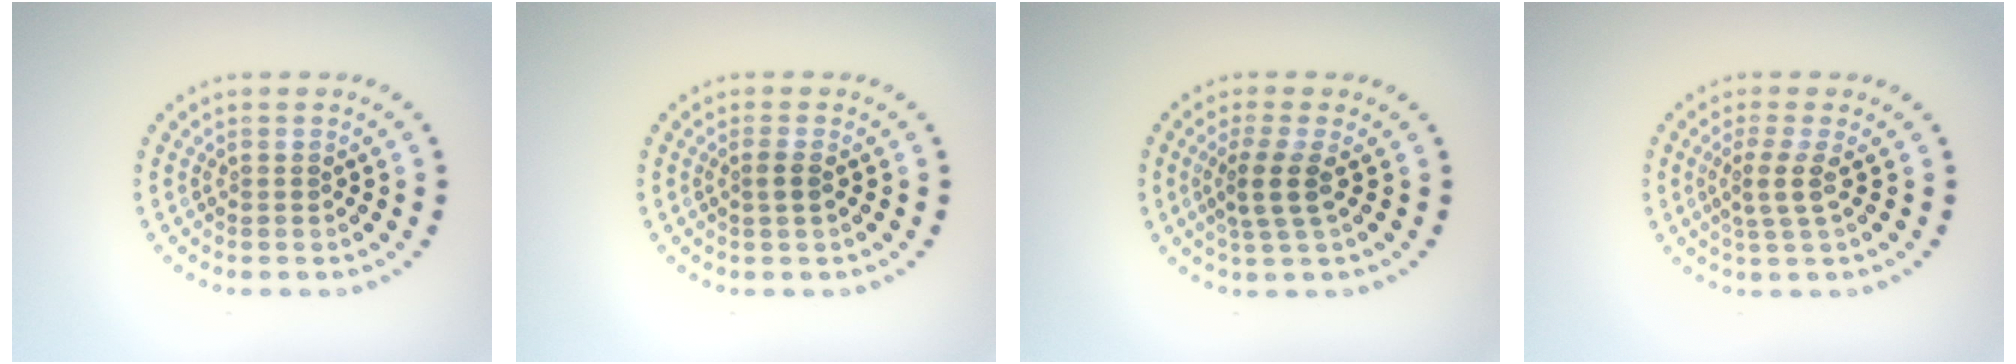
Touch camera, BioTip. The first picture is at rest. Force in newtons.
{"total": 1.1, "press": 0.9, "slide": 0.7}
{"total": 2.6, "press": 2.1, "slide": 1.6}
{"total": 2.3, "press": 1.8, "slide": 1.5}